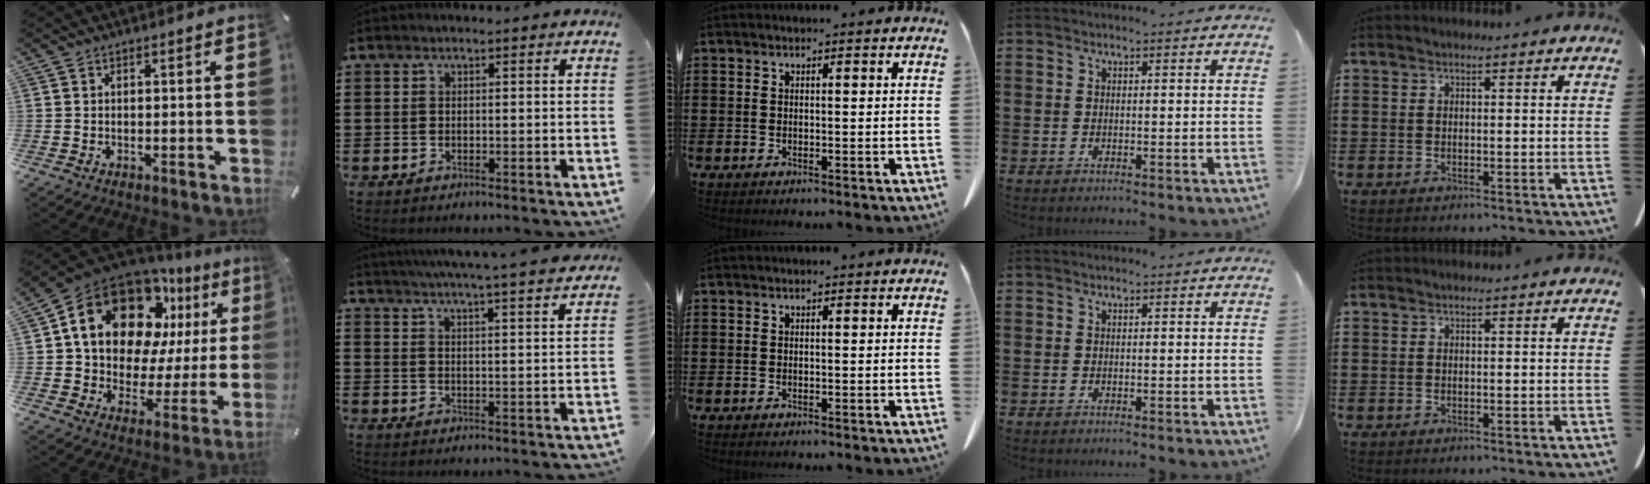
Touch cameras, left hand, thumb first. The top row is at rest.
{"thumb": {"total": 21.9, "force": [10.9, 13.7, 13.1], "torque": [-0.216, -0.063, 0.193]}, "index": {"total": 4.8, "force": [4.6, -0.9, 1.3], "torque": [-0.044, -0.032, 0.076]}}